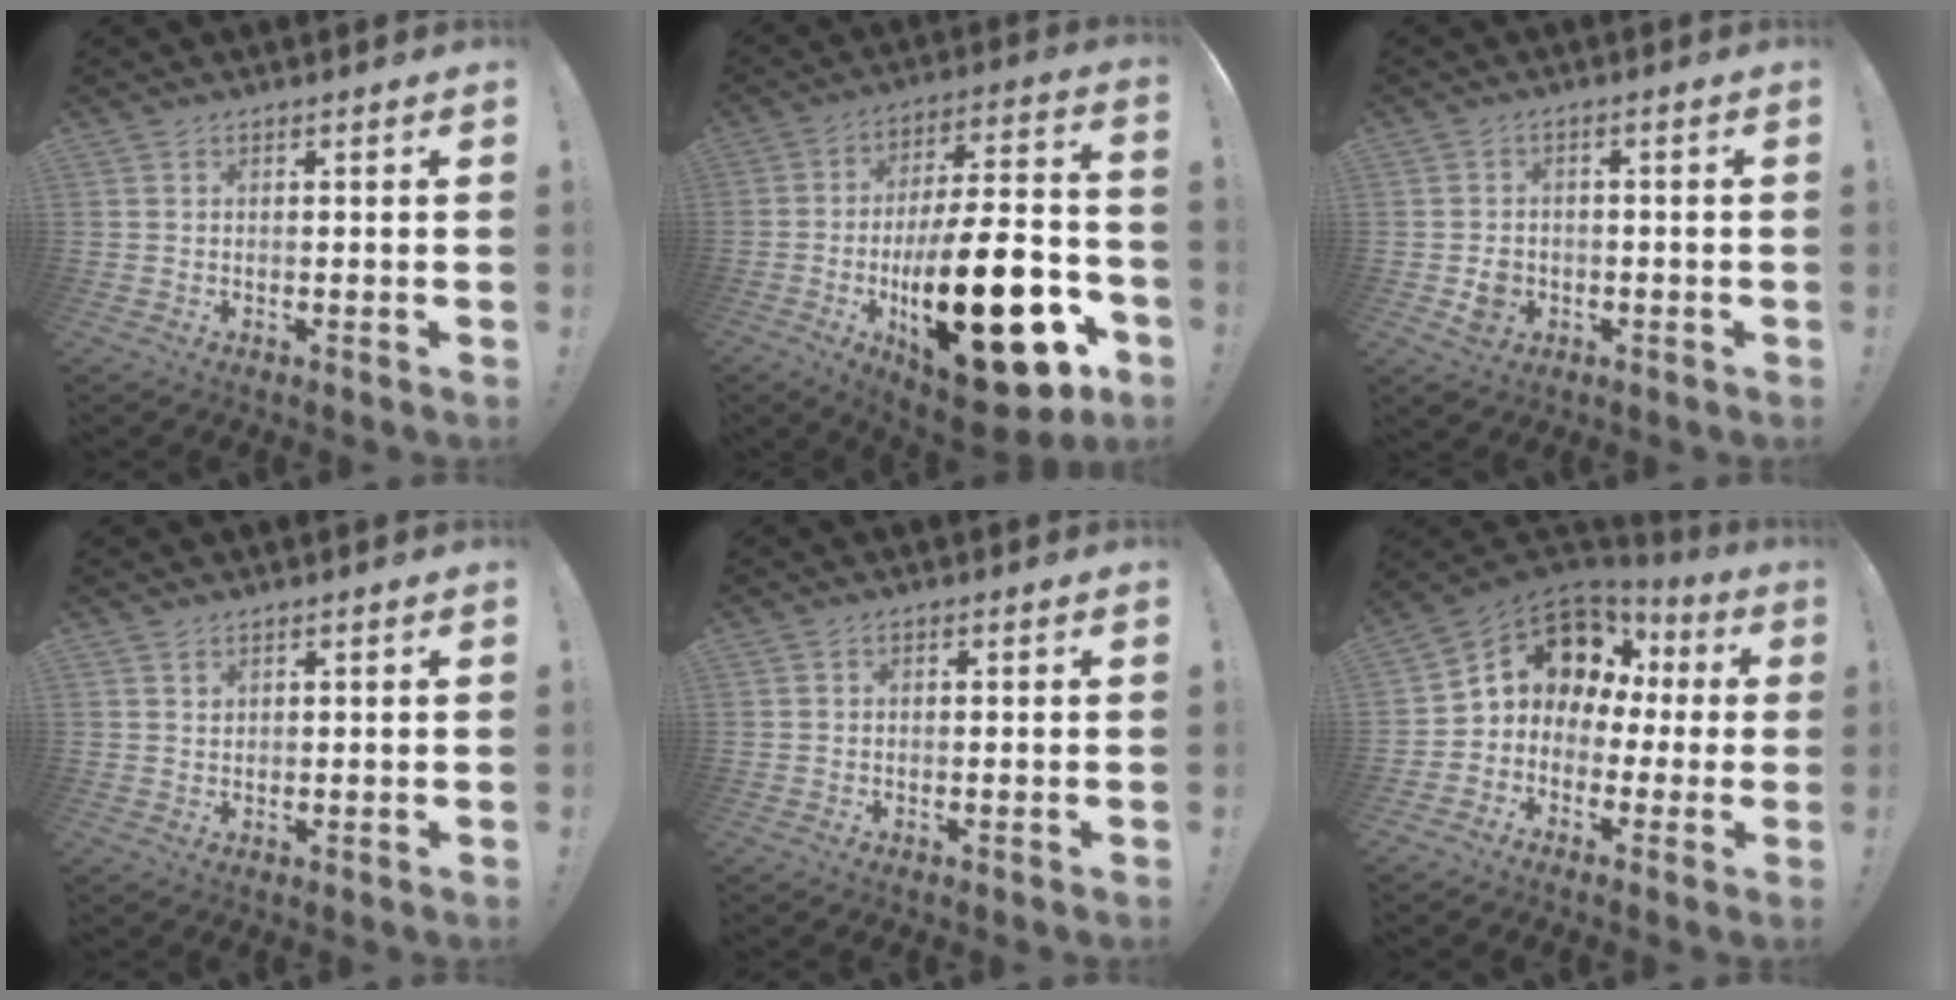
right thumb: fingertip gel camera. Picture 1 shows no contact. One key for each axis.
{"total": 31.1, "fx": -8.8, "fy": 11.9, "fz": 27.4, "tx": -0.453, "ty": 0.048, "tz": -0.128}
{"total": 5.8, "fx": -1.6, "fy": 4.9, "fz": 2.5, "tx": -0.035, "ty": 0.006, "tz": -0.026}
{"total": 1.3, "fx": 0.9, "fy": 0.8, "fz": 0.4, "tx": -0.006, "ty": -0.002, "tz": 0.018}
{"total": 0.7, "fx": -0.3, "fy": 0.5, "fz": 0.4, "tx": -0.005, "ty": 0.002, "tz": -0.005}
{"total": 8.5, "fx": 2.2, "fy": 7.5, "fz": 3.4, "tx": -0.045, "ty": -0.025, "tz": 0.050}